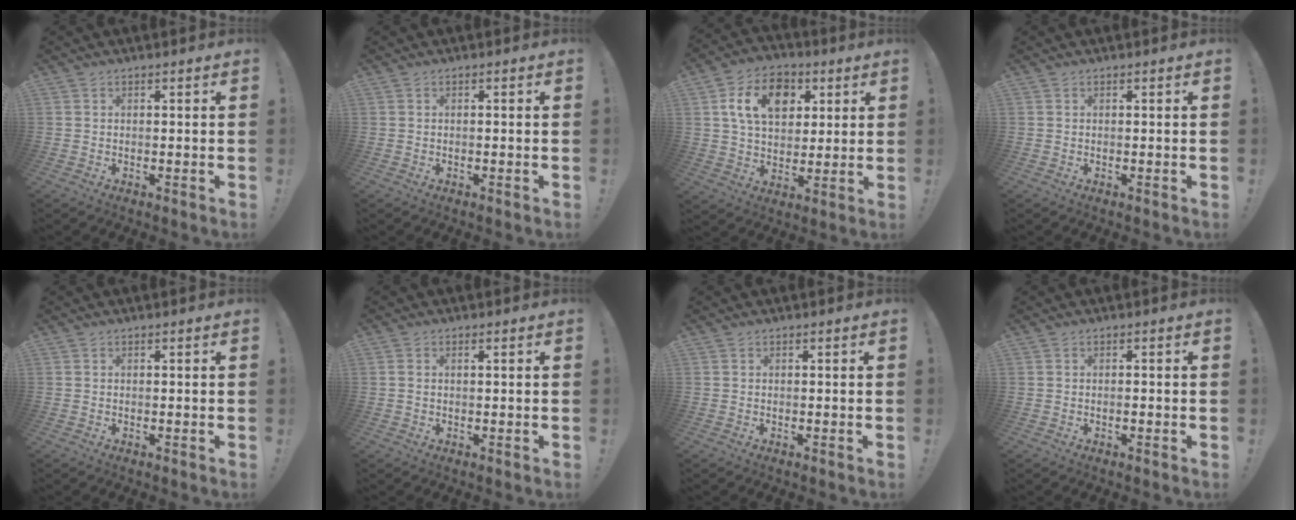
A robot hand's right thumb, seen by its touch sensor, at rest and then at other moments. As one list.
[{"total": 0.5, "force": [-0.3, -0.2, 0.3], "torque": [-0.006, -0.002, -0.006]}, {"total": 15.2, "force": [5.4, 11.0, 8.9], "torque": [-0.135, -0.006, 0.103]}, {"total": 0.0}, {"total": 0.0}, {"total": 0.8, "force": [0.4, 0.4, 0.6], "torque": [-0.020, 0.007, 0.008]}, {"total": 0.0}, {"total": 0.8, "force": [-0.5, 0.1, 0.6], "torque": [-0.002, -0.004, -0.011]}]